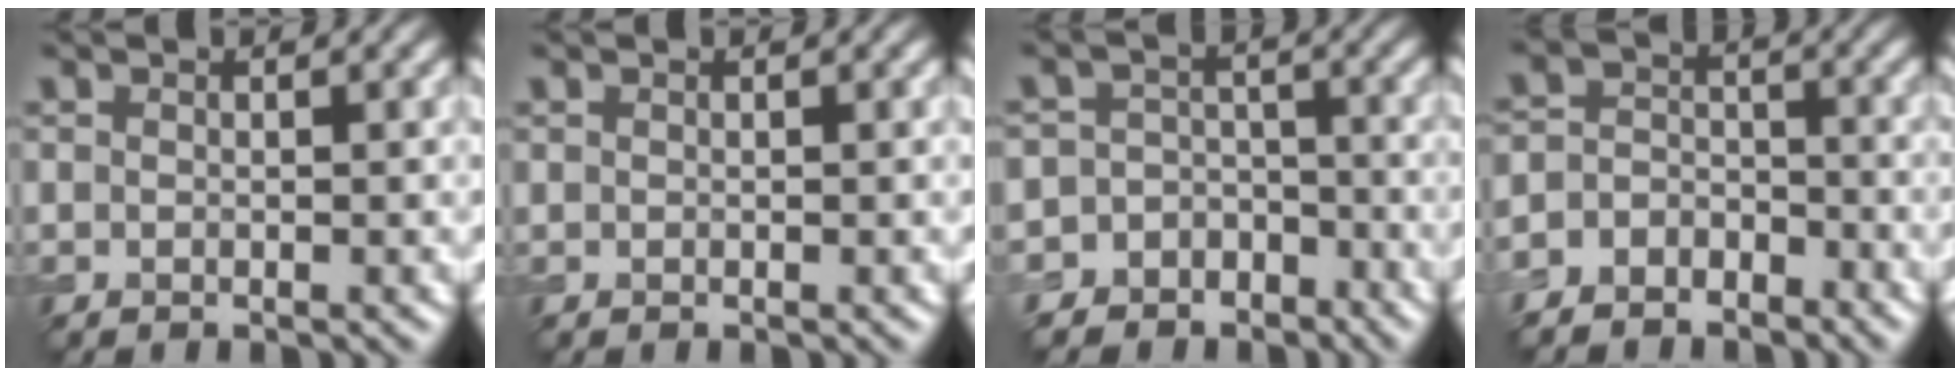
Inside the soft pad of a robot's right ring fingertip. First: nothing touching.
{"total": 0.0}
{"total": 6.9, "force": [-4.7, 5.1, -0.5], "torque": [0.032, -0.007, -0.088]}
{"total": 4.8, "force": [-3.8, 2.9, 0.6], "torque": [0.016, 0.003, -0.071]}